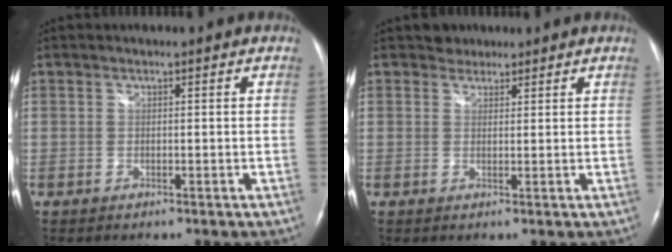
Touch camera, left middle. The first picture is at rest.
{"total": 1.9, "force": [1.5, 1.1, -0.3], "torque": [0.005, 0.004, 0.019]}